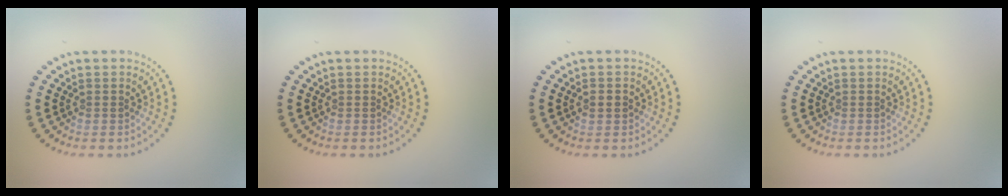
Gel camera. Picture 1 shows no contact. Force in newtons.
{"total": 0.0}
{"total": 1.4, "press": 1.4, "slide": 0.1}
{"total": 0.0}